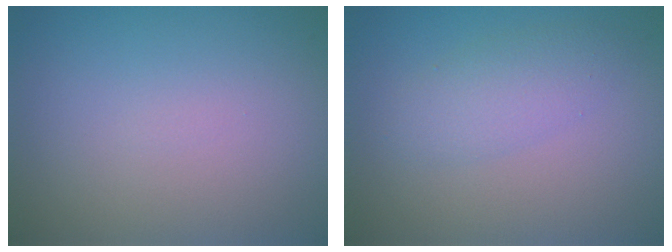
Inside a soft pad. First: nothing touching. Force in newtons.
{"total": 2.5, "press": 2.5, "slide": 0.1}